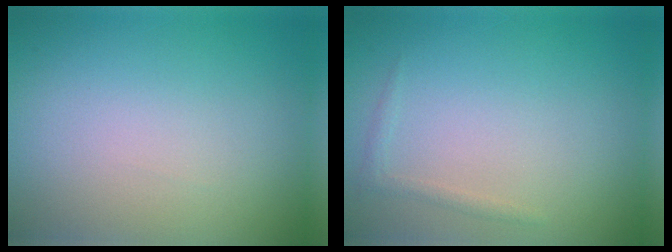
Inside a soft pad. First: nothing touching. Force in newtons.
{"total": 0.8, "press": 0.8, "slide": 0.1}